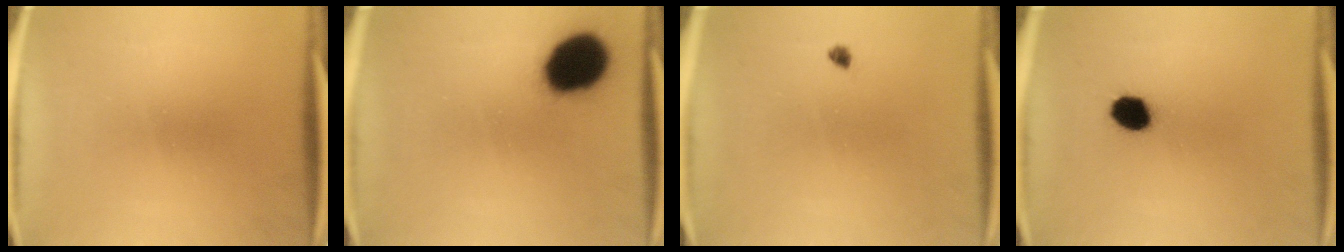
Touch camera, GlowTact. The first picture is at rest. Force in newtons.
{"total": 16.4}
{"total": 0.9}
{"total": 6.1}